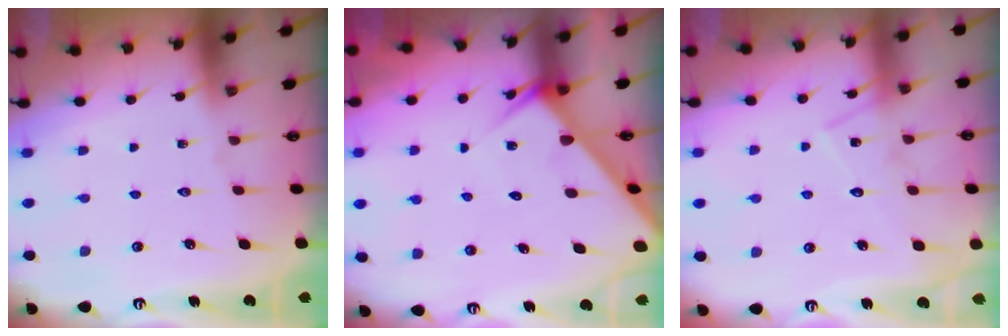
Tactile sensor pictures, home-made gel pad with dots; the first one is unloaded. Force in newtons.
{"total": 4.3, "press": 4.2, "slide": 0.4}
{"total": 11.9, "press": 11.9, "slide": 0.8}